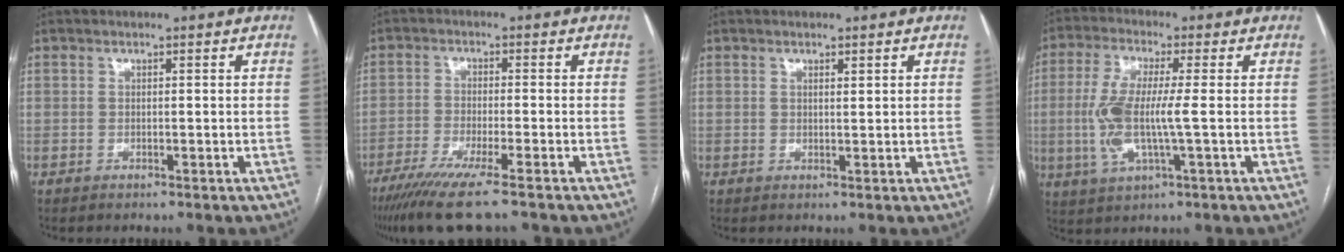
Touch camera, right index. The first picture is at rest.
{"total": 10.7, "force": [-7.9, 0.3, 7.2], "torque": [-0.115, -0.027, -0.129]}
{"total": 0.8, "force": [0.6, 0.2, 0.6], "torque": [-0.010, -0.004, 0.009]}
{"total": 9.3, "force": [-0.7, 1.5, 9.1], "torque": [-0.204, 0.003, -0.016]}